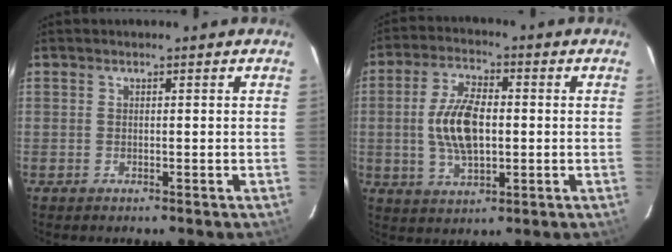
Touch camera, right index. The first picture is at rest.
{"total": 10.5, "force": [-0.3, 5.2, 9.1], "torque": [-0.181, 0.006, -0.003]}